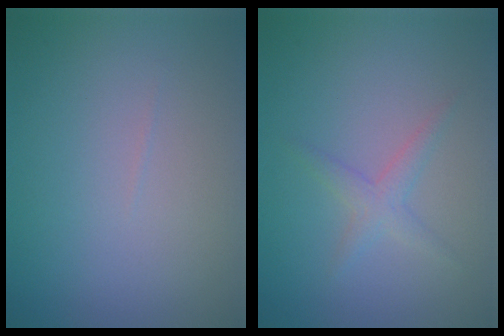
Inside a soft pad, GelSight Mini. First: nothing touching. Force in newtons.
{"total": 1.6, "press": 1.6, "slide": 0.1}